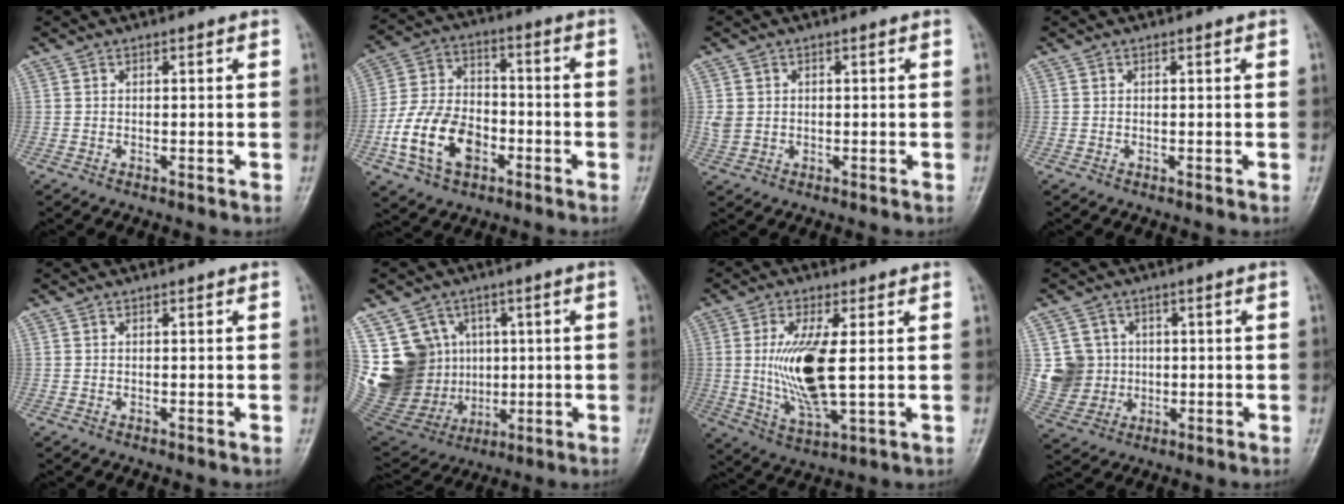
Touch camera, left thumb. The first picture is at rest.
{"total": 14.3, "force": [-5.3, 9.6, 9.2], "torque": [-0.160, 0.031, -0.098]}
{"total": 3.0, "force": [0.2, 2.6, 1.5], "torque": [-0.022, 0.005, 0.007]}
{"total": 0.0}
{"total": 0.0}
{"total": 19.7, "force": [3.7, 17.1, 9.0], "torque": [-0.165, 0.019, 0.104]}
{"total": 12.5, "force": [0.9, 4.0, 11.8], "torque": [-0.242, -0.018, 0.026]}
{"total": 8.5, "force": [0.7, 8.1, 2.7], "torque": [-0.028, 0.005, 0.019]}